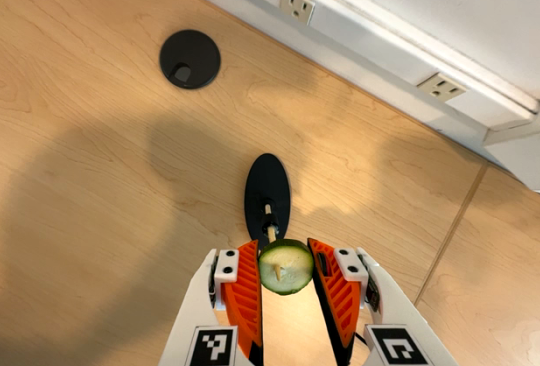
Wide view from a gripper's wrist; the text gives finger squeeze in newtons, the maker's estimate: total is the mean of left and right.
{"total": 10.0, "left": 10.0, "right": 10.1}